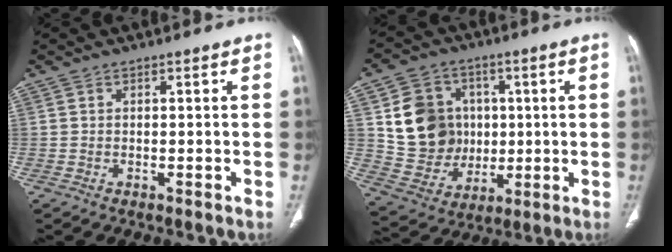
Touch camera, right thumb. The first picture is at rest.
{"total": 15.0, "force": [2.4, 13.1, 6.9], "torque": [-0.081, 0.001, 0.060]}